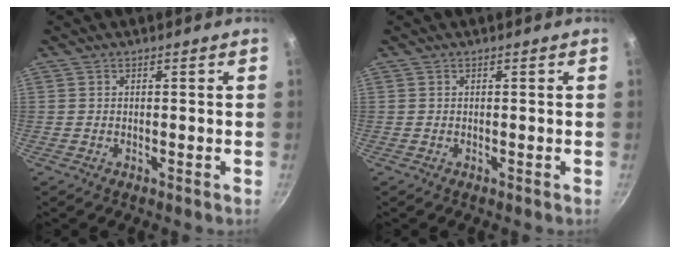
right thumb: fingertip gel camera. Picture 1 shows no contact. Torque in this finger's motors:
{"motor_torque": [0.00, 0.01, 0.00, -0.02, 0.00]}